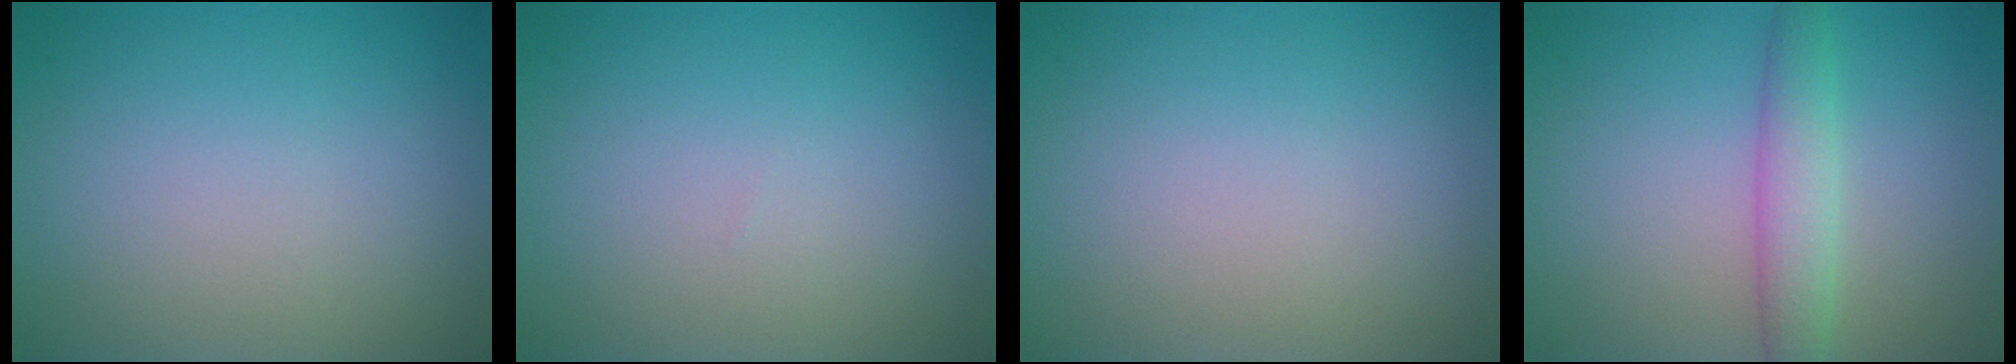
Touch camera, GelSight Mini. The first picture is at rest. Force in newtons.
{"total": 0.0}
{"total": 0.0}
{"total": 3.0, "press": 3.0, "slide": 0.1}